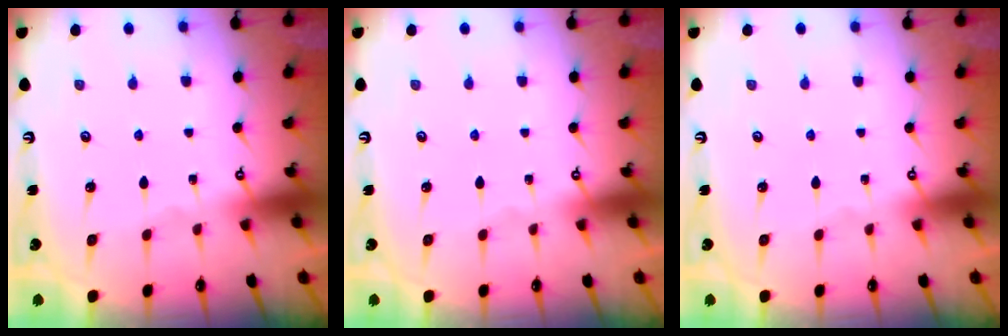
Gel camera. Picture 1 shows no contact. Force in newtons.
{"total": 0.0}
{"total": 0.0}